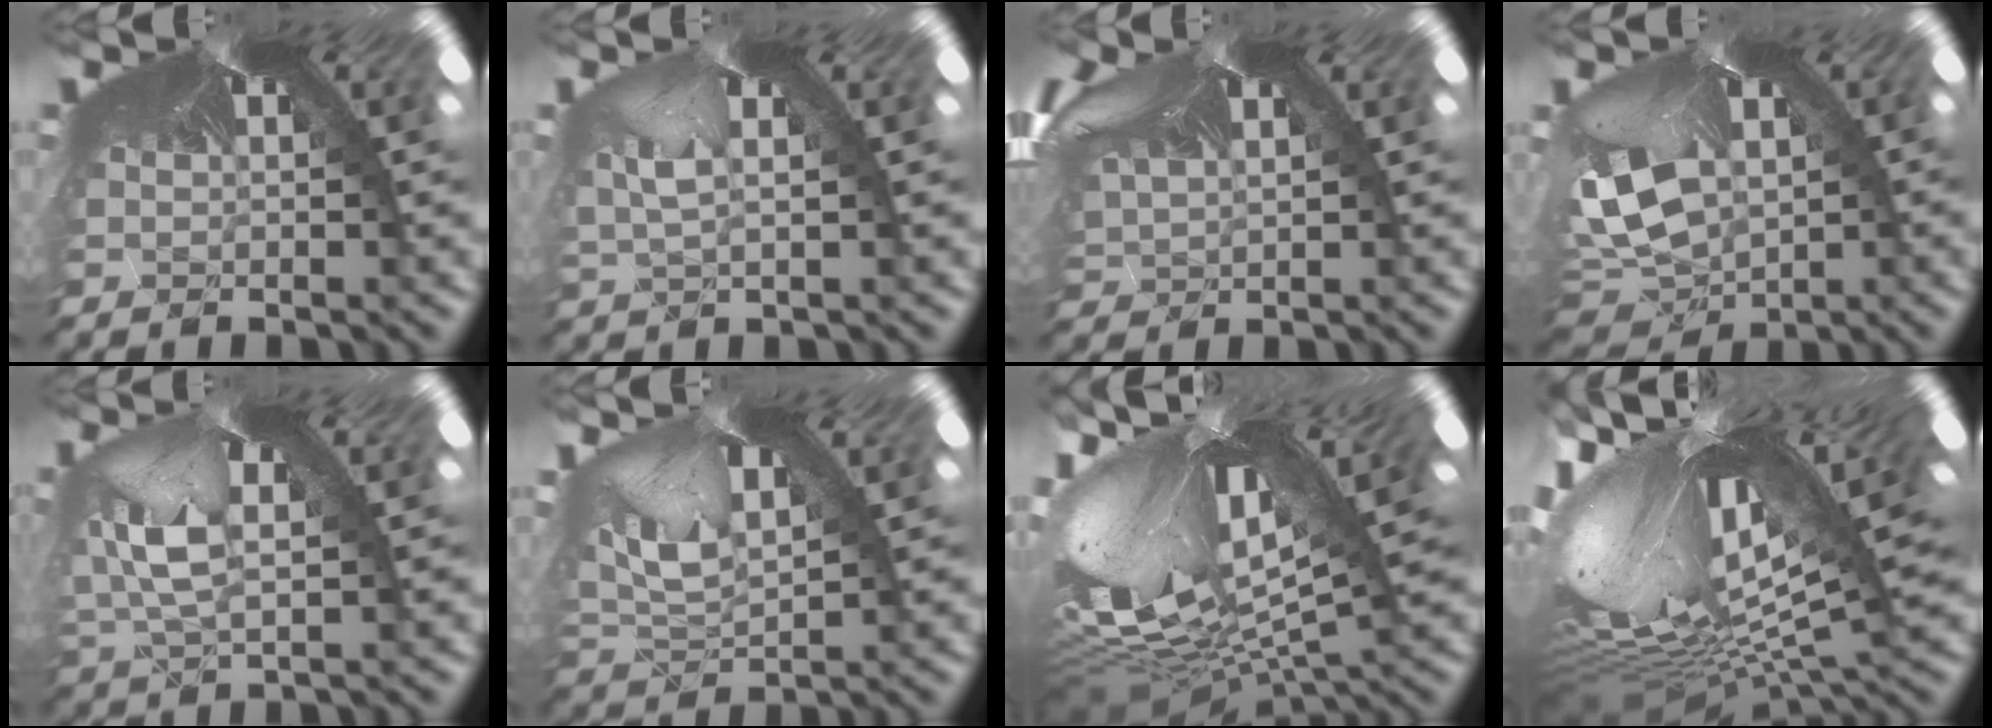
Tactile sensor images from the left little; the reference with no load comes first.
{"total": 1.7, "force": [-1.5, 0.6, 0.5], "torque": [-0.037, -0.028, 0.014]}
{"total": 1.2, "force": [0.6, 0.9, -0.4], "torque": [-0.021, -0.010, 0.029]}
{"total": 4.6, "force": [-3.6, 2.8, -0.4], "torque": [-0.063, -0.080, -0.011]}
{"total": 4.0, "force": [-3.3, 1.9, -1.4], "torque": [-0.050, -0.059, -0.018]}
{"total": 3.0, "force": [-2.0, 2.2, -0.2], "torque": [-0.042, -0.057, 0.004]}
{"total": 4.1, "force": [-3.2, 1.4, 2.2], "torque": [-0.110, -0.097, -0.008]}
{"total": 4.6, "force": [-3.7, 0.3, 2.7], "torque": [-0.108, -0.104, -0.007]}